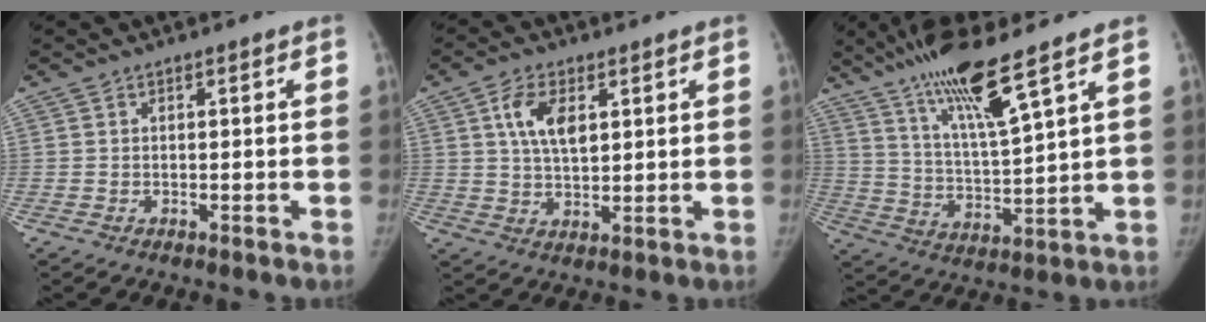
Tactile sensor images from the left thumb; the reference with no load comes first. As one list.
[{"total": 7.4, "force": [2.6, 4.0, 5.8], "torque": [-0.098, -0.008, 0.048]}, {"total": 13.9, "force": [9.5, 0.7, 10.1], "torque": [-0.185, -0.050, 0.183]}]